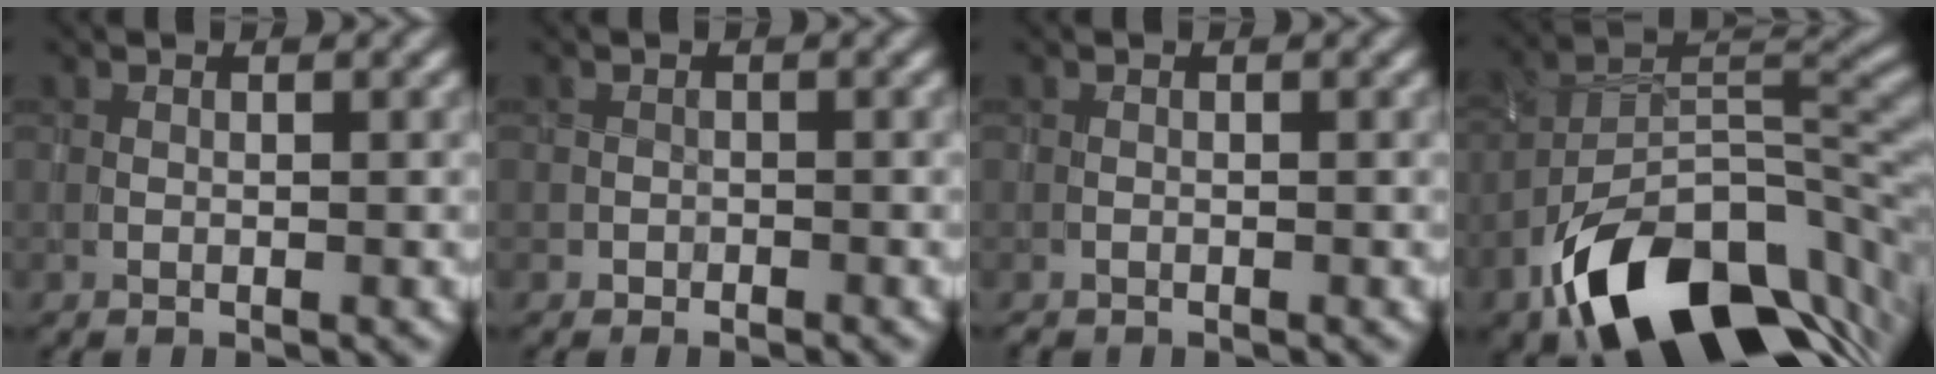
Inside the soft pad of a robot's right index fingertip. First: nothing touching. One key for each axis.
{"total": 0.5, "fx": -0.4, "fy": 0.3, "fz": -0.2, "tx": 0.008, "ty": -0.003, "tz": -0.007}
{"total": 0.0}
{"total": 14.2, "fx": -7.9, "fy": 7.5, "fz": 9.0, "tx": -0.150, "ty": -0.007, "tz": -0.142}